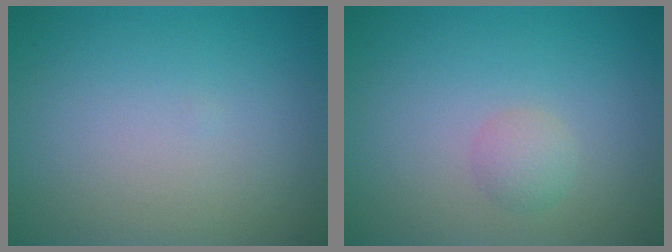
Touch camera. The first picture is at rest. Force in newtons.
{"total": 1.4, "press": 1.4, "slide": 0.0}